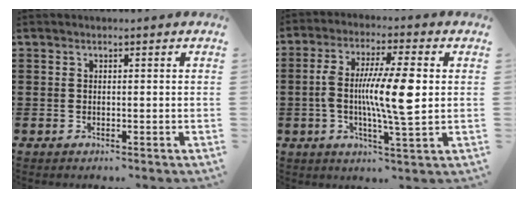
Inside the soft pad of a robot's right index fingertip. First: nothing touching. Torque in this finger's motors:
{"motor_torque": [2.06, -0.08, 0.90, 0.21]}